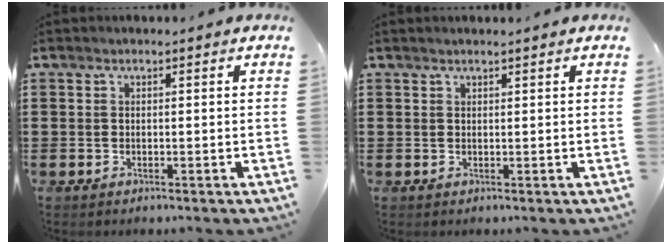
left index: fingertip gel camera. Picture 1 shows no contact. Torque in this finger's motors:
{"motor_torque": [0.23, -0.28, 0.02, 0.00]}